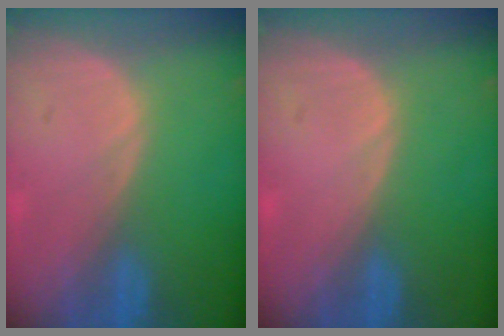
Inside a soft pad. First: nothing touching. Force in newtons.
{"total": 0.0}